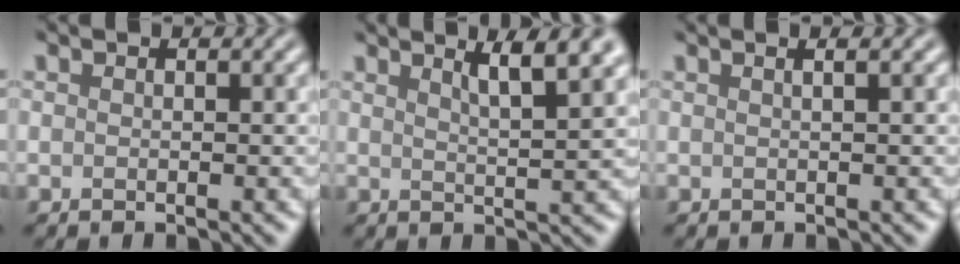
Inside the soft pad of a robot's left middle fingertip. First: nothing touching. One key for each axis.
{"total": 4.9, "fx": 3.0, "fy": 1.0, "fz": 3.7, "tx": -0.042, "ty": 0.019, "tz": 0.032}
{"total": 3.2, "fx": 1.5, "fy": 1.6, "fz": 2.3, "tx": -0.005, "ty": 0.021, "tz": -0.017}